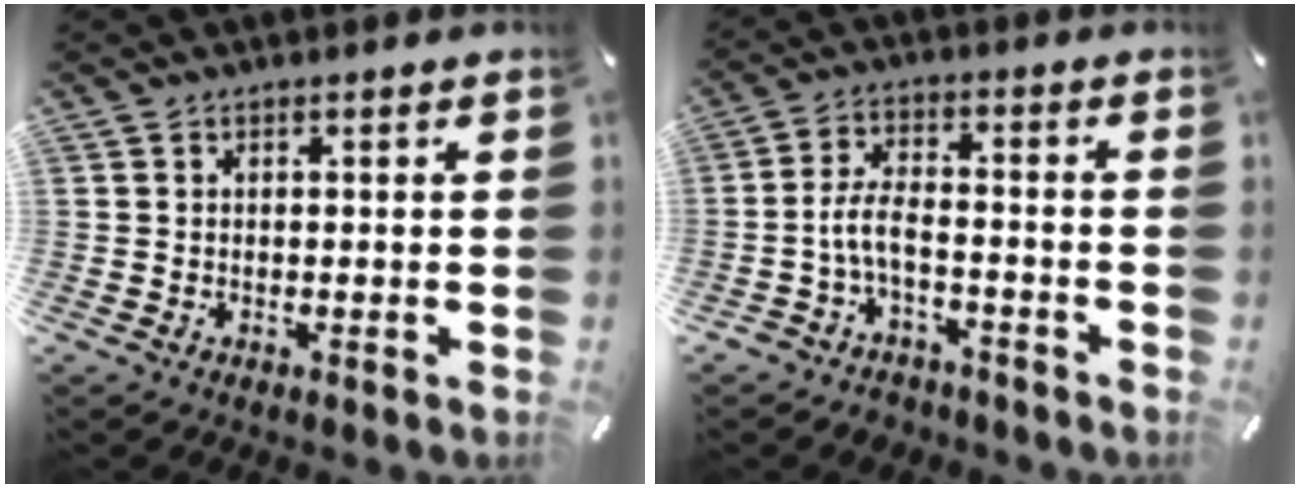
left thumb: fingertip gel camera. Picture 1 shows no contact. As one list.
[{"total": 6.5, "force": [-3.1, 3.4, 4.6], "torque": [-0.098, 0.012, -0.060]}]